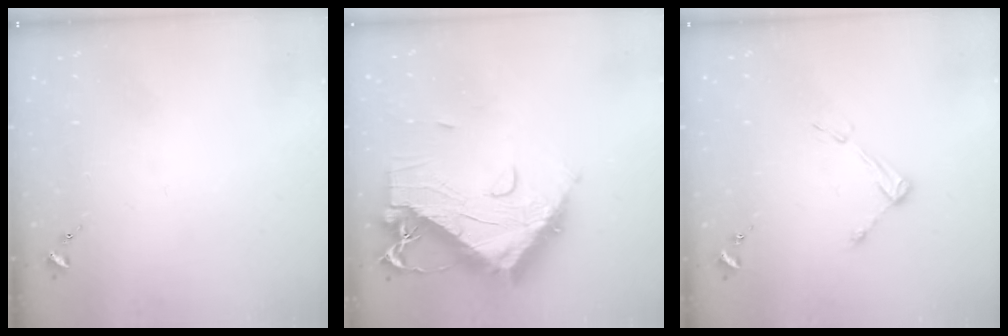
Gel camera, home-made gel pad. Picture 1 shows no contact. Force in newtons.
{"total": 18.2, "press": 18.1, "slide": 1.9}
{"total": 6.0, "press": 5.9, "slide": 0.6}